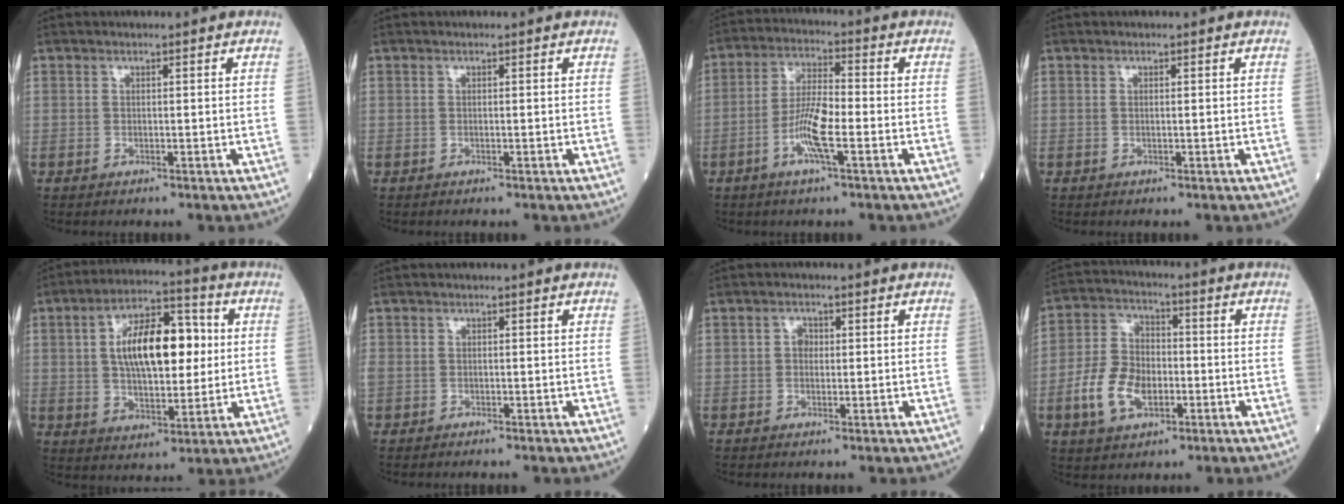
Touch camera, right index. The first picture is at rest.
{"total": 0.0}
{"total": 7.7, "force": [-2.7, 0.9, 7.1], "torque": [-0.137, -0.001, -0.057]}
{"total": 0.0}
{"total": 13.9, "force": [2.2, 6.1, 12.3], "torque": [-0.215, 0.027, 0.038]}
{"total": 0.9, "force": [-0.3, 0.7, 0.5], "torque": [-0.021, 0.000, -0.002]}
{"total": 1.6, "force": [0.1, 1.2, 1.0], "torque": [-0.015, 0.005, 0.000]}
{"total": 9.7, "force": [-3.0, 6.0, 7.0], "torque": [-0.155, 0.012, -0.056]}